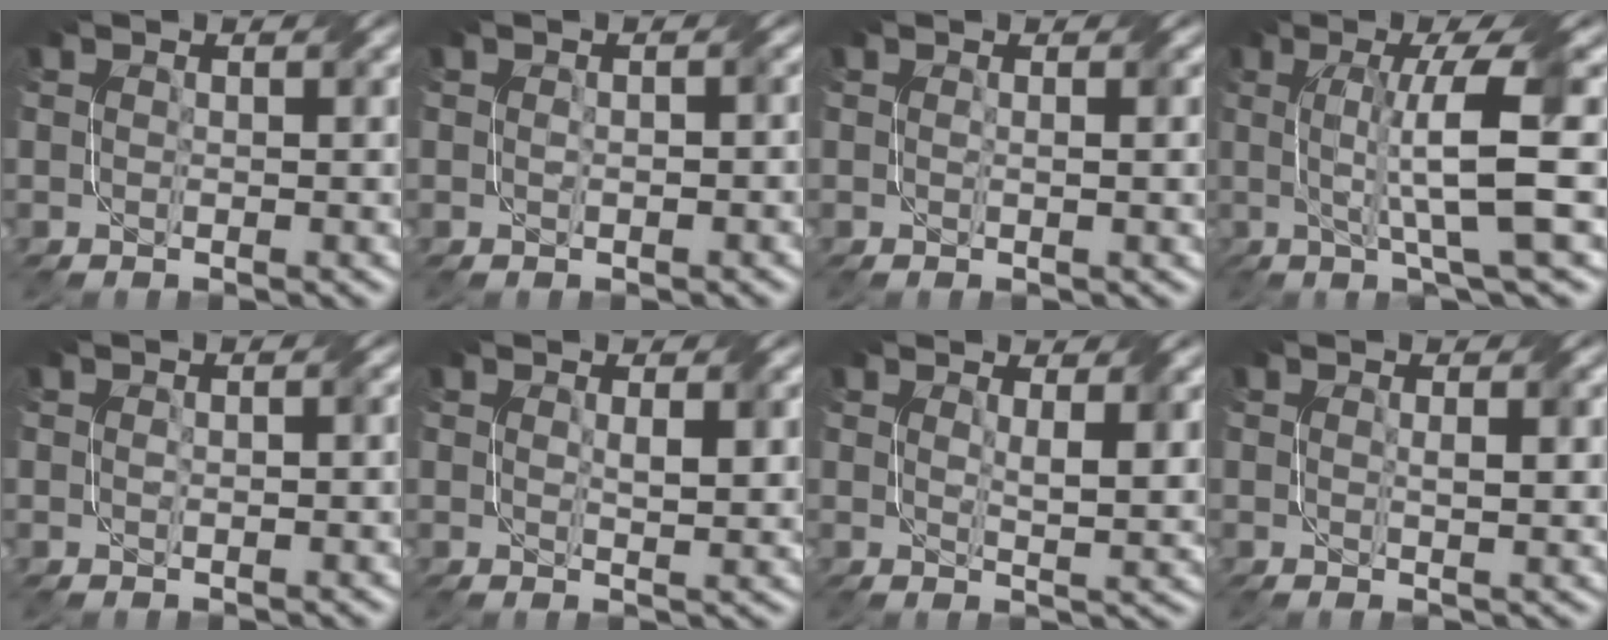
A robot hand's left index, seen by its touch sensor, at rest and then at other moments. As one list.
[{"total": 1.3, "force": [-0.2, 0.7, 1.1], "torque": [-0.021, 0.001, 0.001]}, {"total": 1.6, "force": [0.2, 0.2, 1.6], "torque": [-0.022, 0.003, 0.002]}, {"total": 8.2, "force": [0.3, 1.1, 8.1], "torque": [-0.126, 0.006, 0.006]}, {"total": 1.0, "force": [-0.1, 0.4, 0.9], "torque": [-0.017, 0.002, 0.001]}, {"total": 2.5, "force": [0.8, 0.4, 2.3], "torque": [-0.039, -0.002, 0.017]}, {"total": 3.1, "force": [1.4, 0.5, 2.7], "torque": [-0.046, -0.008, 0.026]}, {"total": 2.1, "force": [0.4, 0.3, 2.0], "torque": [-0.030, 0.001, 0.007]}]